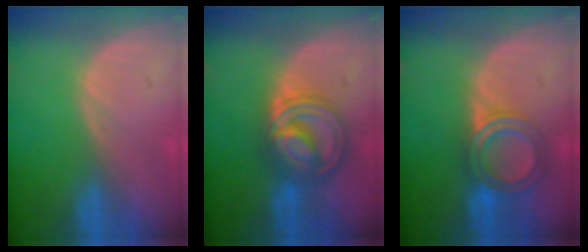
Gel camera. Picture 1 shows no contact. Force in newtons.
{"total": 8.0, "press": 8.0, "slide": 0.5}
{"total": 5.7, "press": 5.6, "slide": 1.3}